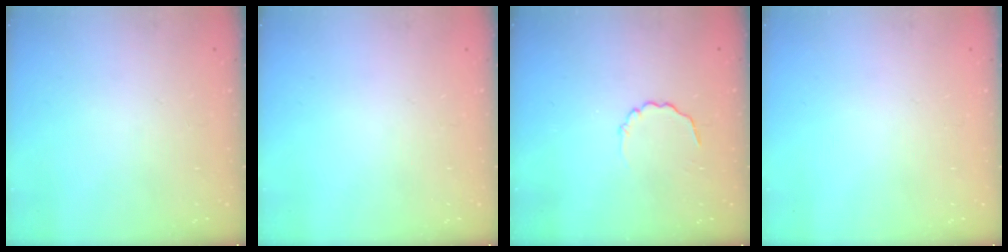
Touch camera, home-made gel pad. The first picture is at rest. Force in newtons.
{"total": 0.0}
{"total": 3.1, "press": 3.0, "slide": 1.0}
{"total": 0.0}